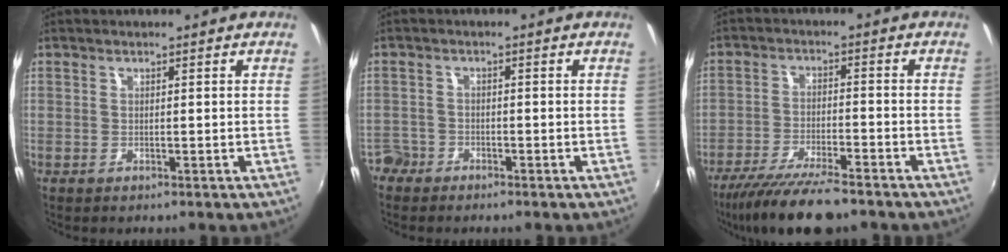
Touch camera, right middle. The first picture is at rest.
{"total": 4.2, "force": [-3.2, 2.6, 0.2], "torque": [-0.022, 0.000, -0.069]}
{"total": 12.3, "force": [-10.1, 2.0, 6.8], "torque": [-0.150, -0.029, -0.173]}